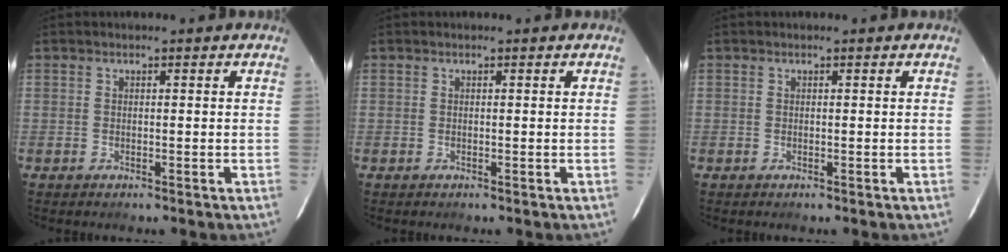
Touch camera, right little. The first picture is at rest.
{"total": 0.0}
{"total": 0.0}